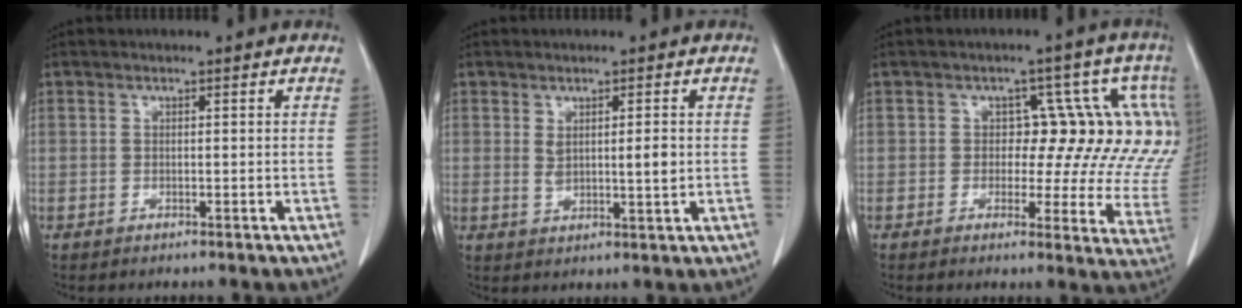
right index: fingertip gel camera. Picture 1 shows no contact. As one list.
[{"total": 3.8, "force": [0.8, 1.0, 3.6], "torque": [-0.060, -0.005, 0.016]}, {"total": 10.8, "force": [2.9, 6.4, 8.2], "torque": [-0.078, 0.006, 0.015]}]